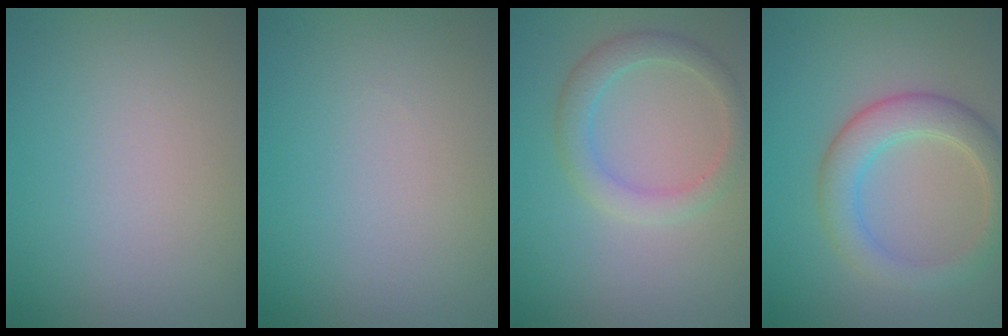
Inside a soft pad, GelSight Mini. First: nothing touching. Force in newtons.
{"total": 0.0}
{"total": 2.8, "press": 2.8, "slide": 0.2}
{"total": 4.4, "press": 4.4, "slide": 0.3}